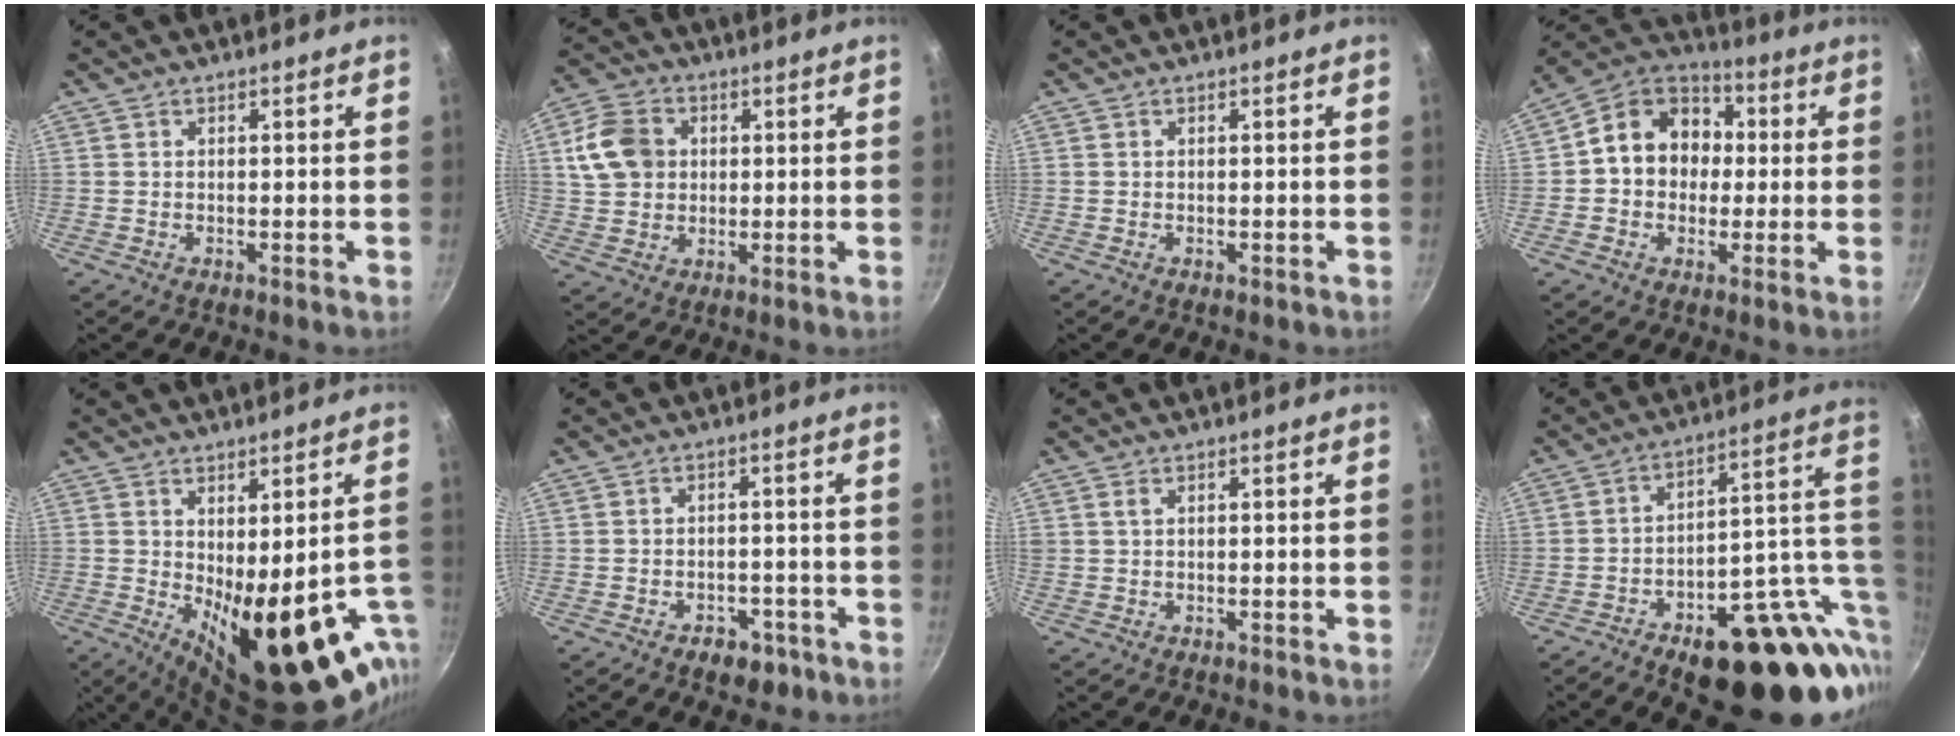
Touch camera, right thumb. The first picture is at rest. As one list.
[{"total": 10.5, "force": [2.2, 8.6, 5.6], "torque": [-0.085, 0.007, 0.033]}, {"total": 0.0}, {"total": 13.6, "force": [0.9, 11.4, 7.4], "torque": [-0.076, 0.032, -0.006]}, {"total": 22.1, "force": [-6.9, 10.1, 18.5], "torque": [-0.205, -0.026, -0.062]}, {"total": 5.1, "force": [-3.0, 3.3, 2.5], "torque": [-0.013, 0.026, -0.028]}, {"total": 0.8, "force": [0.4, 0.4, 0.6], "torque": [-0.010, 0.002, 0.007]}, {"total": 25.6, "force": [-5.7, 12.4, 21.7], "torque": [-0.239, 0.024, -0.064]}]